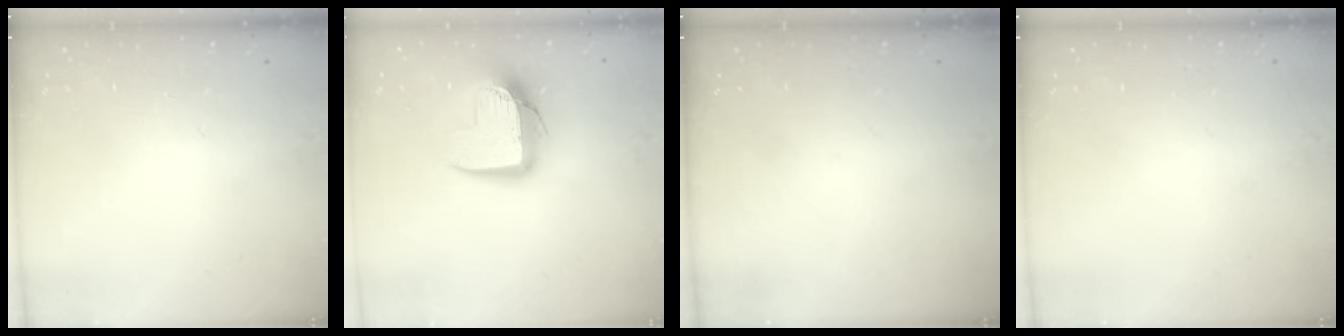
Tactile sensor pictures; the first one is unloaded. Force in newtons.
{"total": 13.2, "press": 13.2, "slide": 1.1}
{"total": 0.0}
{"total": 0.0}